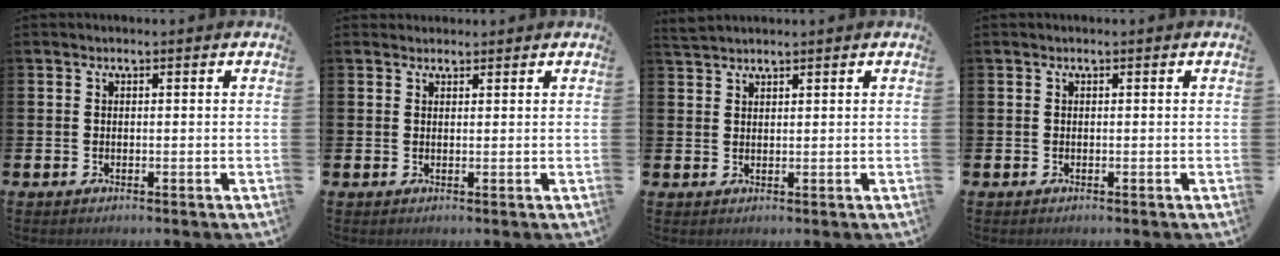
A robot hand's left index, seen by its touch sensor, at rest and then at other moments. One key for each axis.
{"total": 1.4, "fx": 1.3, "fy": 0.5, "fz": -0.1, "tx": 0.010, "ty": 0.000, "tz": 0.023}
{"total": 1.9, "fx": 1.8, "fy": 0.3, "fz": 0.2, "tx": -0.008, "ty": -0.002, "tz": 0.035}
{"total": 0.0}